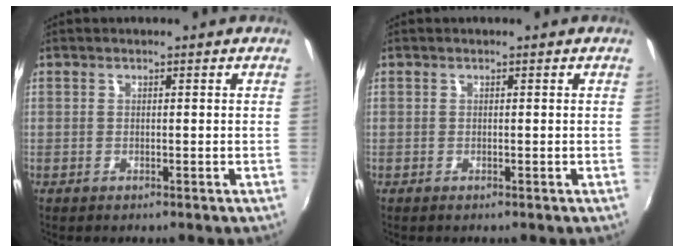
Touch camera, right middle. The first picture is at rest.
{"total": 0.0}